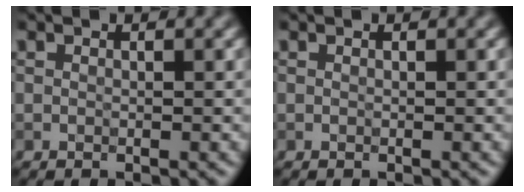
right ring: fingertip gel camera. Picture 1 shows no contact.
{"total": 0.0}